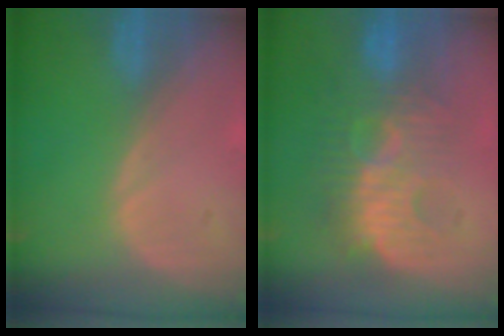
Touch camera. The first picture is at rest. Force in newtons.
{"total": 8.9, "press": 8.8, "slide": 1.7}